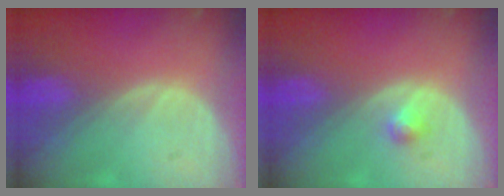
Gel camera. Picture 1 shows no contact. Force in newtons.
{"total": 1.3, "press": 1.2, "slide": 0.1}